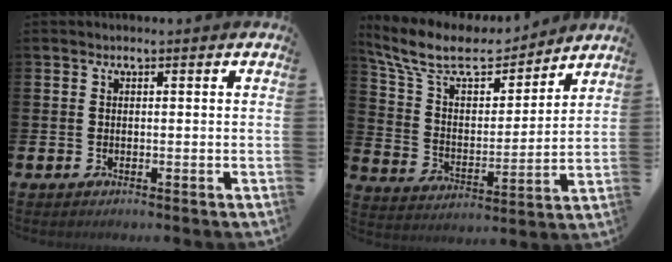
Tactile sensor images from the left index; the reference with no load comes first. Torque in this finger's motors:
{"motor_torque": [1.06, -1.08, 0.40, 0.07]}